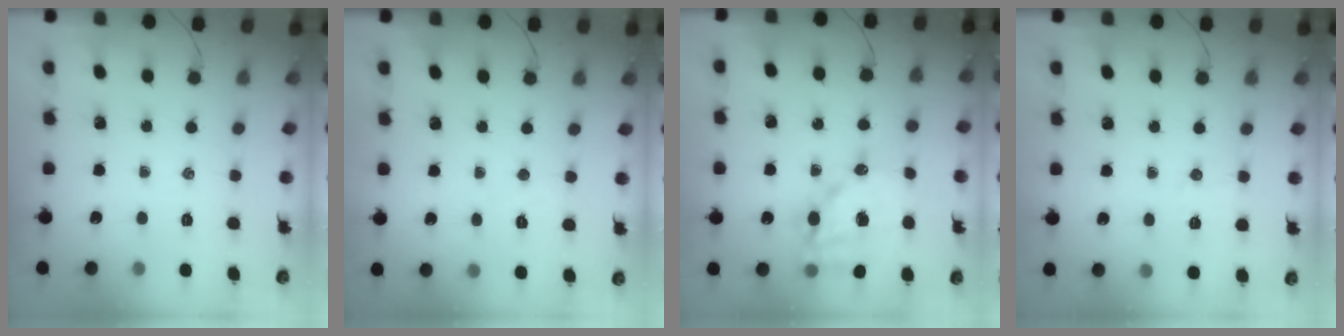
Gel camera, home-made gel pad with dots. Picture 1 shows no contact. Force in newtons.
{"total": 2.7, "press": 2.6, "slide": 0.7}
{"total": 13.9, "press": 13.6, "slide": 2.9}
{"total": 4.4, "press": 4.3, "slide": 1.2}